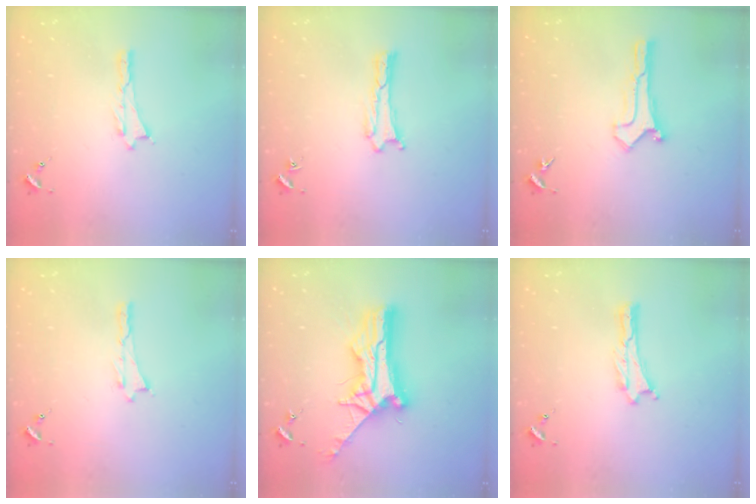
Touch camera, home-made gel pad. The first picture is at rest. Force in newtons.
{"total": 0.0}
{"total": 0.0}
{"total": 0.0}
{"total": 10.4, "press": 10.4, "slide": 0.9}
{"total": 0.0}